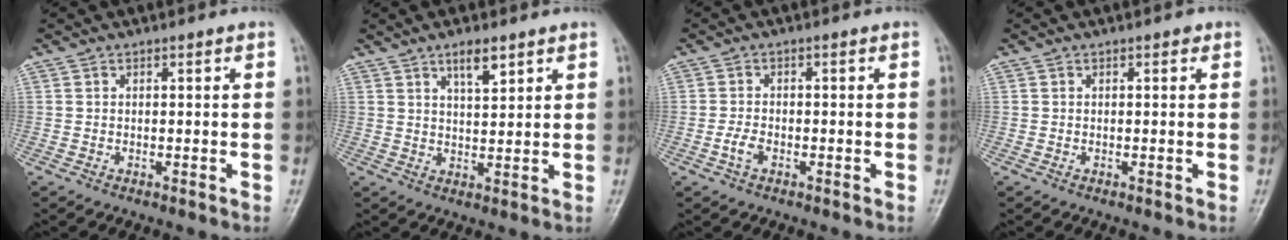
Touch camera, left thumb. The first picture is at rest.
{"total": 3.9, "force": [2.5, 1.1, 2.7], "torque": [-0.041, -0.012, 0.042]}
{"total": 2.4, "force": [-1.2, 1.3, 1.6], "torque": [-0.037, 0.008, -0.026]}
{"total": 0.6, "force": [0.3, 0.4, 0.3], "torque": [0.000, 0.001, -0.001]}